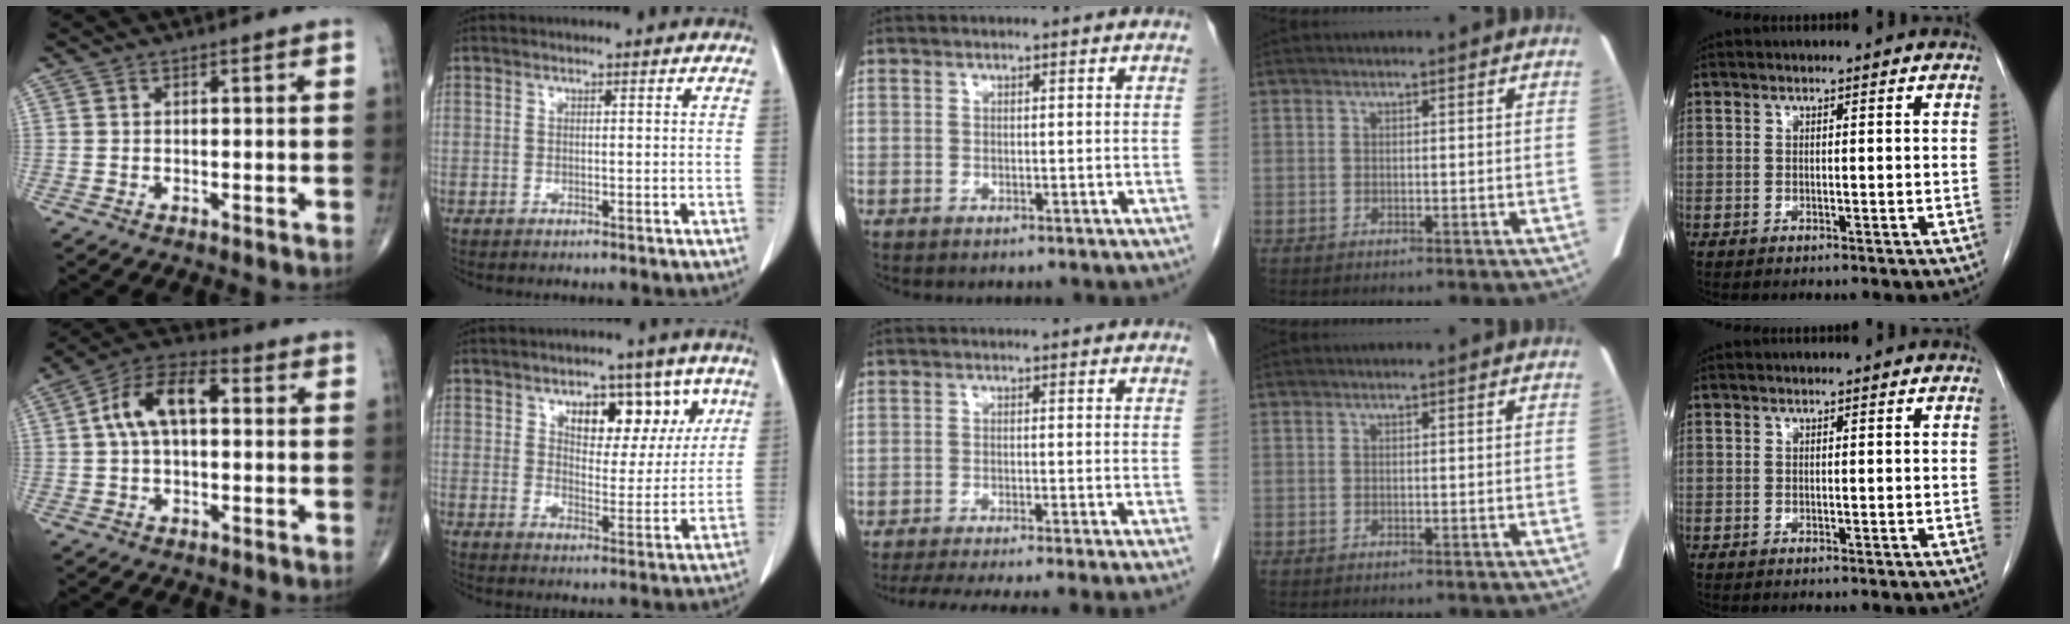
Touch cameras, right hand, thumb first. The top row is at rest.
{"thumb": {"total": 11.5, "force": [1.6, 6.3, 9.5], "torque": [-0.172, 0.036, 0.017]}, "index": {"total": 10.2, "force": [5.0, 5.4, 7.0], "torque": [-0.086, 0.014, 0.077]}, "middle": {"total": 13.4, "force": [-11.8, -1.2, 6.4], "torque": [-0.078, -0.032, -0.169]}}